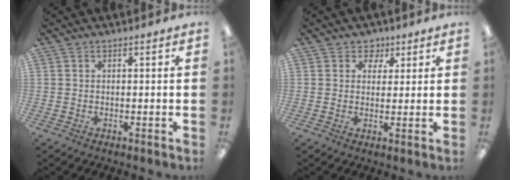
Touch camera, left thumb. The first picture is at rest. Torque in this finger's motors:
{"motor_torque": [-0.03, 0.04, -0.19, 0.13, -0.04]}